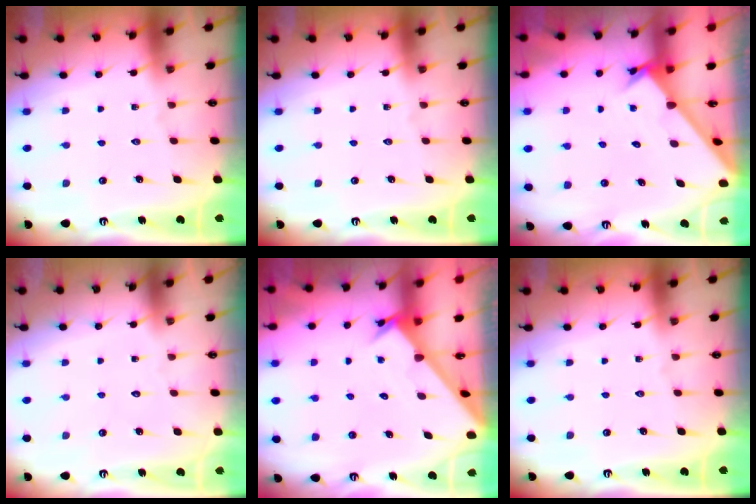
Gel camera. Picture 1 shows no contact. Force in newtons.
{"total": 0.0}
{"total": 1.2, "press": 1.2, "slide": 0.1}
{"total": 1.7, "press": 1.6, "slide": 0.2}
{"total": 2.5, "press": 2.5, "slide": 0.2}
{"total": 0.0}